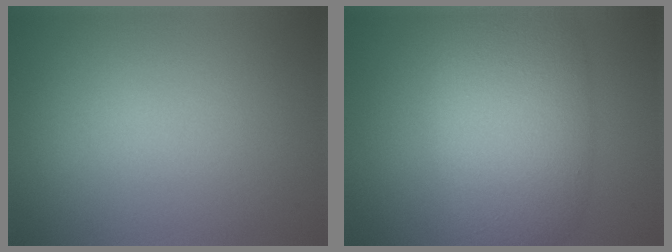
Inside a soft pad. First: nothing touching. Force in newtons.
{"total": 8.6, "press": 8.6, "slide": 0.5}